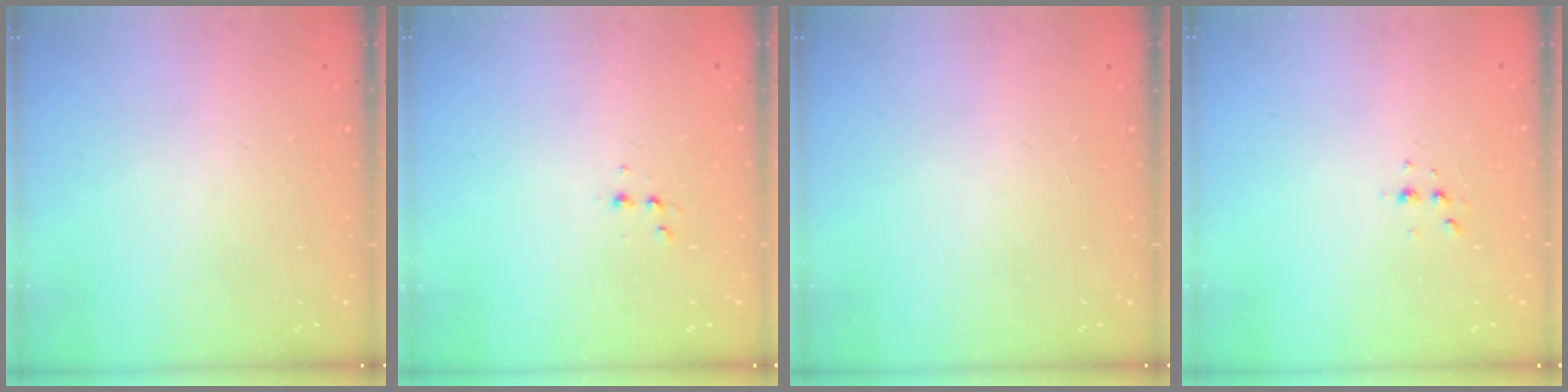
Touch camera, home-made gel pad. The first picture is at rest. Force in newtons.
{"total": 2.6, "press": 2.5, "slide": 0.8}
{"total": 0.0}
{"total": 3.1, "press": 3.1, "slide": 0.6}